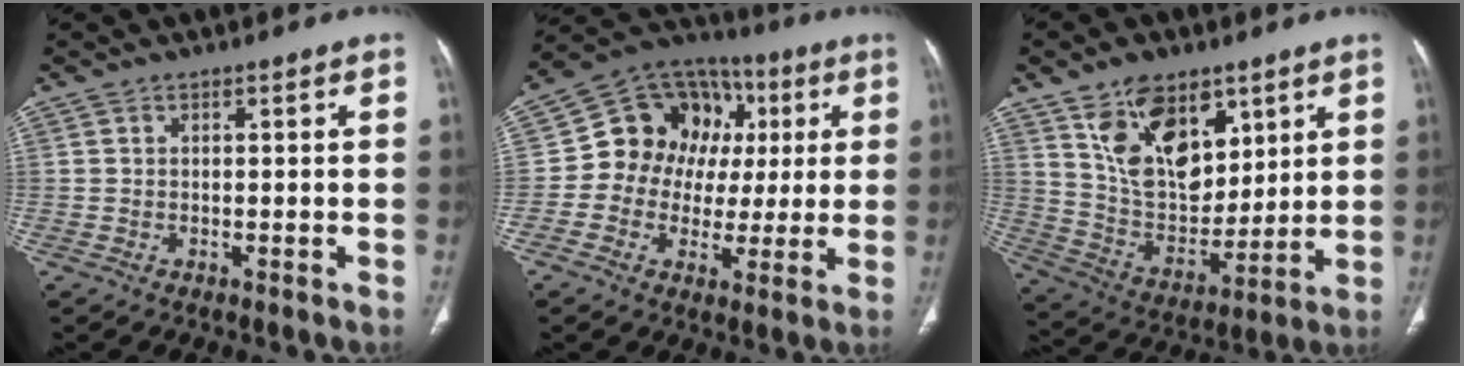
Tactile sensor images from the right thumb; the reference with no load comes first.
{"total": 16.6, "force": [2.0, 14.1, 8.5], "torque": [-0.080, 0.037, 0.031]}
{"total": 17.2, "force": [8.9, 10.2, 10.5], "torque": [-0.131, -0.052, 0.177]}